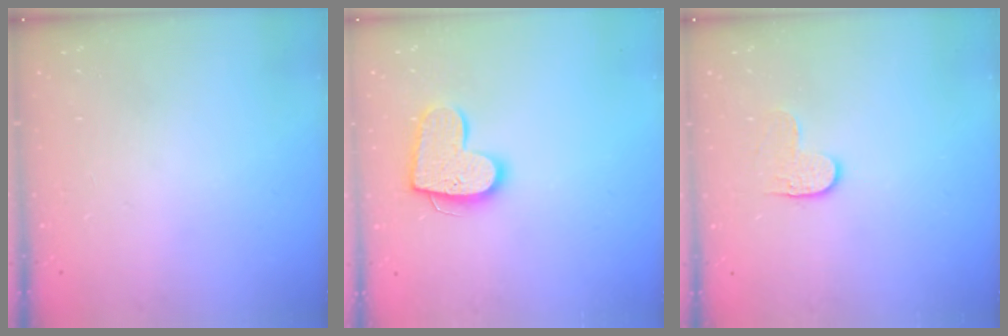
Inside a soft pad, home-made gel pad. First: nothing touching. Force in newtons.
{"total": 14.2, "press": 14.2, "slide": 1.0}
{"total": 4.2, "press": 4.2, "slide": 0.5}